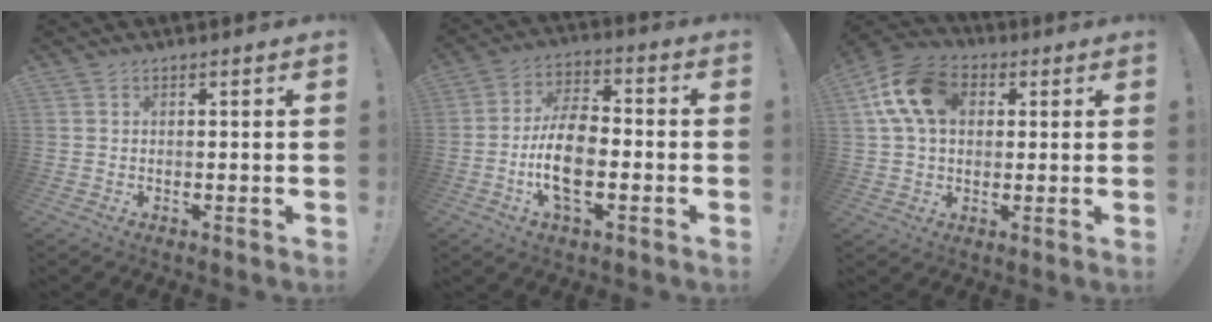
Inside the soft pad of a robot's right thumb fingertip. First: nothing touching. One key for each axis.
{"total": 13.6, "fx": -3.4, "fy": 7.1, "fz": 11.1, "tx": -0.224, "ty": 0.007, "tz": -0.064}
{"total": 15.1, "fx": 4.1, "fy": 10.7, "fz": 9.9, "tx": -0.172, "ty": 0.005, "tz": 0.081}